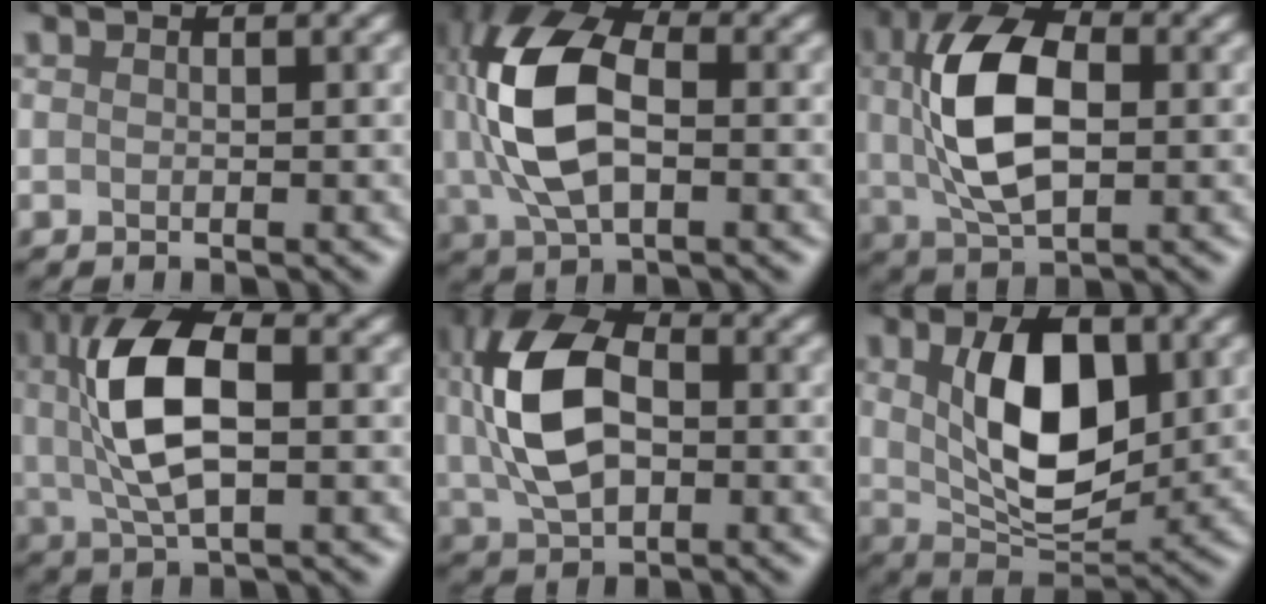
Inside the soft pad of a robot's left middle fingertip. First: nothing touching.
{"total": 9.7, "force": [0.7, 5.8, 7.7], "torque": [-0.179, 0.013, 0.015]}
{"total": 8.9, "force": [0.8, 5.0, 7.3], "torque": [-0.150, 0.013, 0.013]}
{"total": 8.4, "force": [0.9, 3.9, 7.4], "torque": [-0.158, 0.017, 0.015]}
{"total": 9.2, "force": [1.0, 5.9, 7.0], "torque": [-0.169, 0.013, 0.019]}
{"total": 7.9, "force": [1.8, 4.0, 6.6], "torque": [-0.121, 0.005, 0.036]}